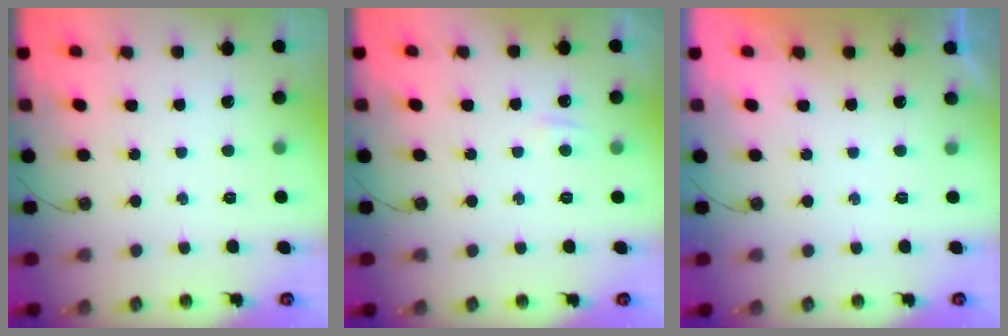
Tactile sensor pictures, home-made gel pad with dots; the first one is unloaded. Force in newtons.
{"total": 2.8, "press": 2.8, "slide": 0.5}
{"total": 0.0}